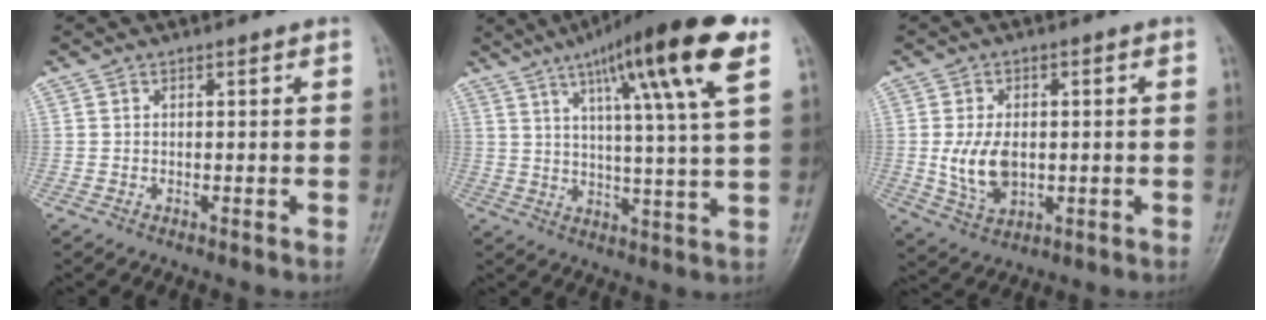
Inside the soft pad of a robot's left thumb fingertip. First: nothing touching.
{"total": 18.9, "force": [9.4, 1.9, 16.3], "torque": [-0.243, -0.020, 0.137]}
{"total": 7.8, "force": [-0.3, 4.9, 6.0], "torque": [-0.108, -0.006, 0.003]}